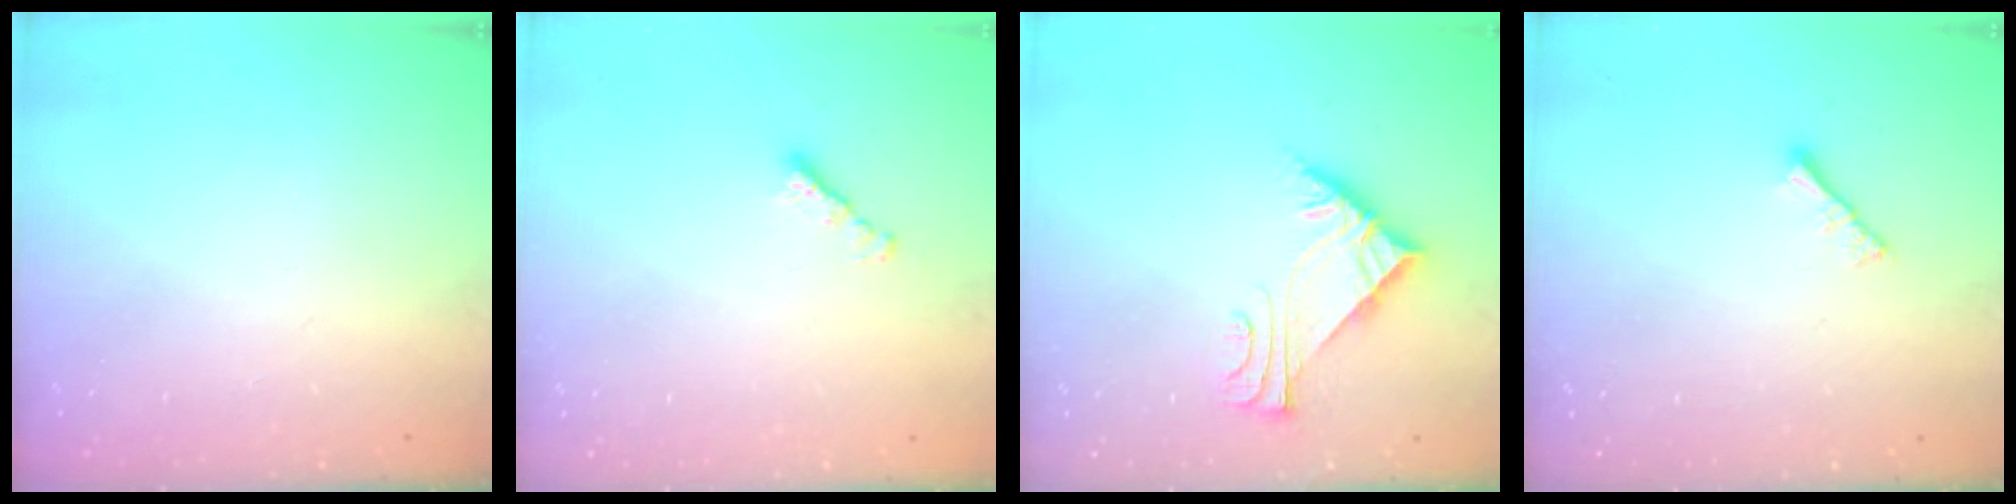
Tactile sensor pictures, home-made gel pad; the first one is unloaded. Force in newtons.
{"total": 2.5, "press": 2.5, "slide": 0.5}
{"total": 6.0, "press": 6.0, "slide": 0.7}
{"total": 2.4, "press": 2.4, "slide": 0.6}